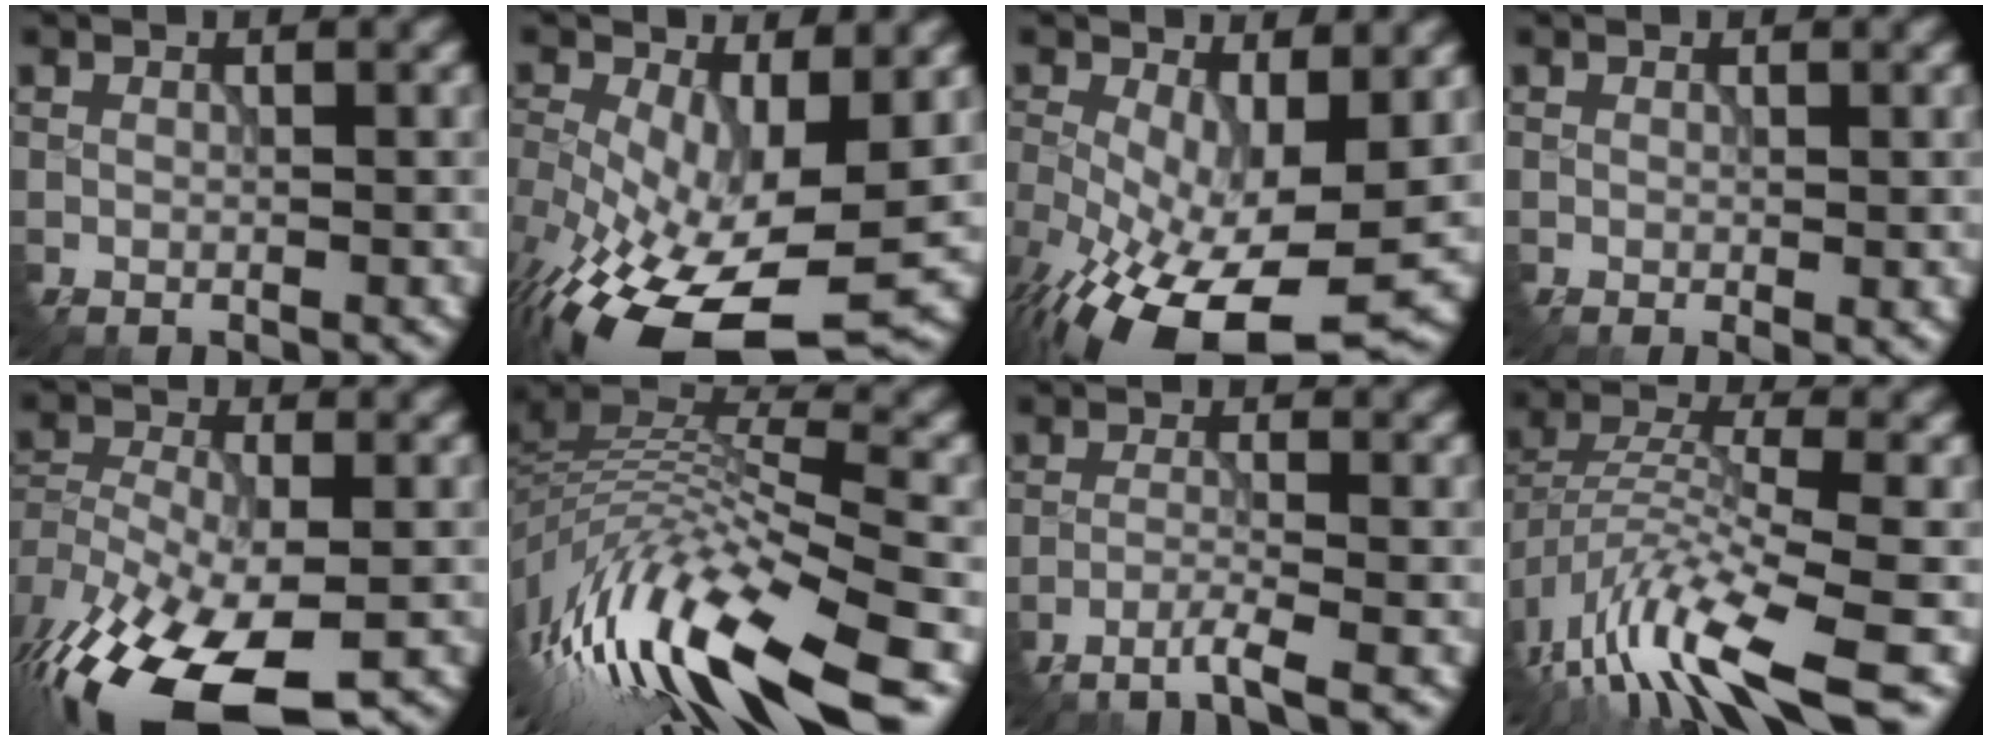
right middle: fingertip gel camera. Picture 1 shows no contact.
{"total": 14.1, "force": [-4.7, 6.9, 11.4], "torque": [-0.234, -0.038, -0.065]}
{"total": 13.3, "force": [-5.2, 5.8, 10.7], "torque": [-0.200, -0.040, -0.074]}
{"total": 1.2, "force": [-0.1, 0.3, 1.2], "torque": [-0.017, -0.008, 0.001]}
{"total": 15.2, "force": [-9.0, 7.2, 9.8], "torque": [-0.215, -0.036, -0.135]}
{"total": 13.9, "force": [-6.7, 4.0, 11.5], "torque": [-0.241, 0.018, -0.123]}
{"total": 2.8, "force": [-2.4, -0.2, 1.6], "torque": [-0.035, 0.002, -0.054]}
{"total": 10.0, "force": [-6.8, 2.5, 7.0], "torque": [-0.133, -0.002, -0.129]}